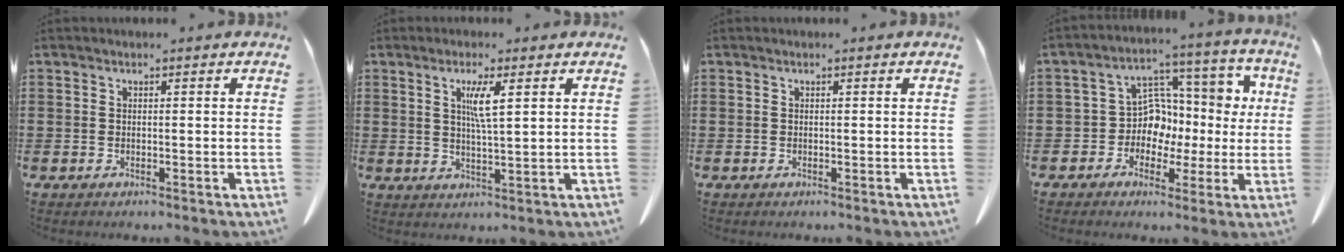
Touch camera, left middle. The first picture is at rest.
{"total": 4.2, "force": [1.7, 0.3, 3.8], "torque": [-0.079, 0.001, 0.027]}
{"total": 0.0}
{"total": 8.1, "force": [0.2, 7.3, 3.5], "torque": [-0.088, -0.010, 0.006]}